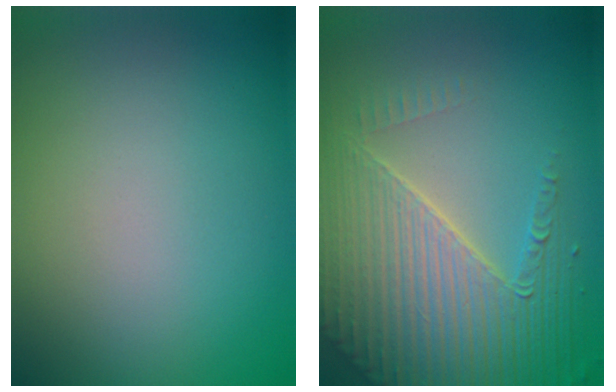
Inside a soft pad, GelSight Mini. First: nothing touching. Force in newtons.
{"total": 7.2, "press": 5.5, "slide": 4.6}